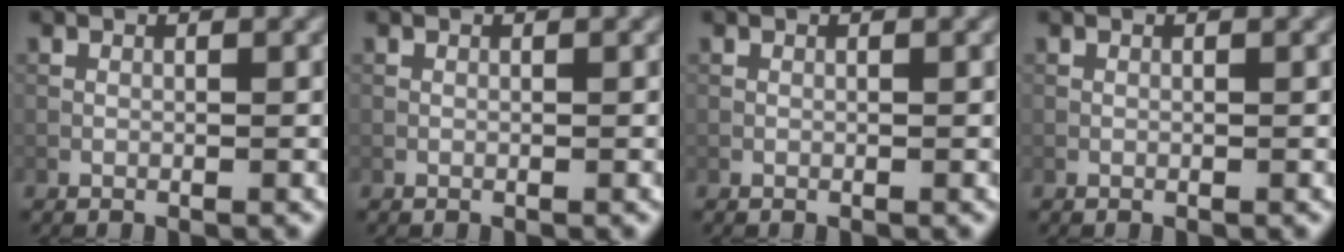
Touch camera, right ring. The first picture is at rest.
{"total": 0.0}
{"total": 0.0}
{"total": 0.0}